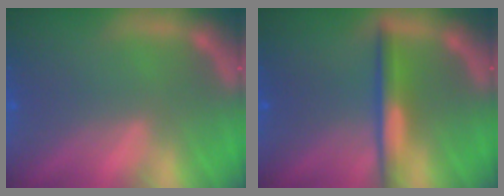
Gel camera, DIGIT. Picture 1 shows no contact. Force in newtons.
{"total": 3.5}